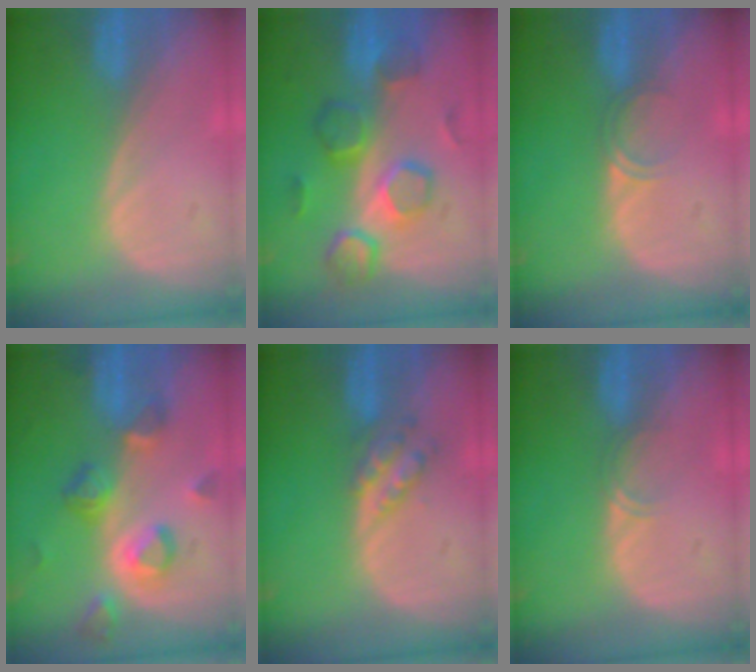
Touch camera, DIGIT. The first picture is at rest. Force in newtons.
{"total": 8.6, "press": 8.5, "slide": 1.5}
{"total": 1.8, "press": 1.5, "slide": 1.1}
{"total": 7.2, "press": 7.2, "slide": 1.0}
{"total": 3.7, "press": 3.7, "slide": 0.3}
{"total": 1.4, "press": 1.1, "slide": 0.9}